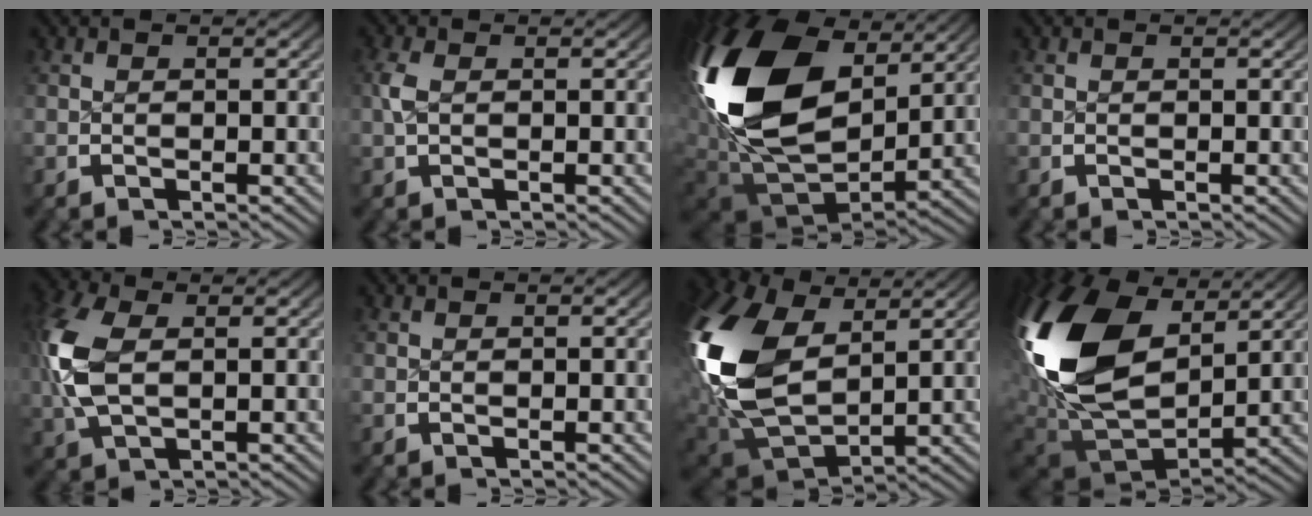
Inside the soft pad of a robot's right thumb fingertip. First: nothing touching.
{"total": 1.3, "force": [0.4, 0.6, 1.1], "torque": [-0.039, 0.000, 0.012]}
{"total": 20.0, "force": [2.5, 12.1, 15.7], "torque": [-0.368, -0.057, 0.076]}
{"total": 0.0}
{"total": 6.7, "force": [1.0, 4.2, 5.0], "torque": [-0.158, -0.013, 0.035]}
{"total": 0.0}
{"total": 15.0, "force": [1.5, 10.0, 11.1], "torque": [-0.296, -0.051, 0.058]}
{"total": 17.7, "force": [2.5, 11.0, 13.7], "torque": [-0.332, -0.051, 0.071]}